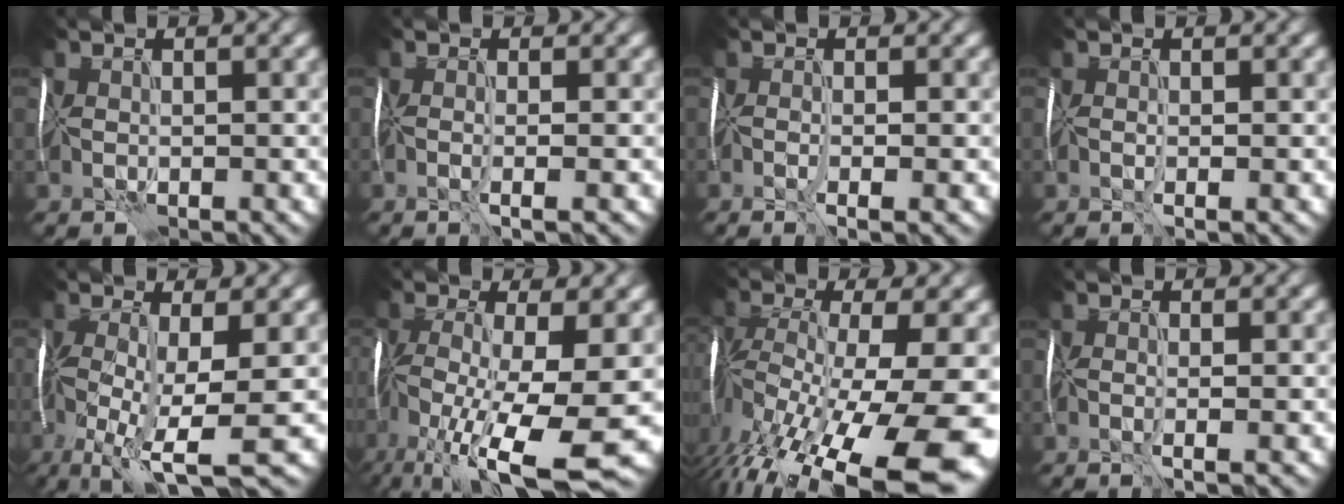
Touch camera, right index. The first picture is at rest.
{"total": 2.1, "force": [-0.9, 0.4, 1.8], "torque": [-0.026, -0.004, -0.006]}
{"total": 2.6, "force": [-1.3, 0.6, 2.2], "torque": [-0.034, -0.003, -0.007]}
{"total": 1.1, "force": [-0.4, 0.2, 1.0], "torque": [-0.013, -0.002, 0.003]}
{"total": 10.1, "force": [-4.0, 2.7, 8.9], "torque": [-0.195, -0.016, -0.063]}
{"total": 13.6, "force": [-5.3, 4.5, 11.7], "torque": [-0.243, -0.009, -0.077]}
{"total": 17.0, "force": [-7.8, 6.9, 13.5], "torque": [-0.249, -0.052, -0.099]}
{"total": 1.8, "force": [-0.7, 0.5, 1.6], "torque": [-0.016, -0.002, -0.002]}